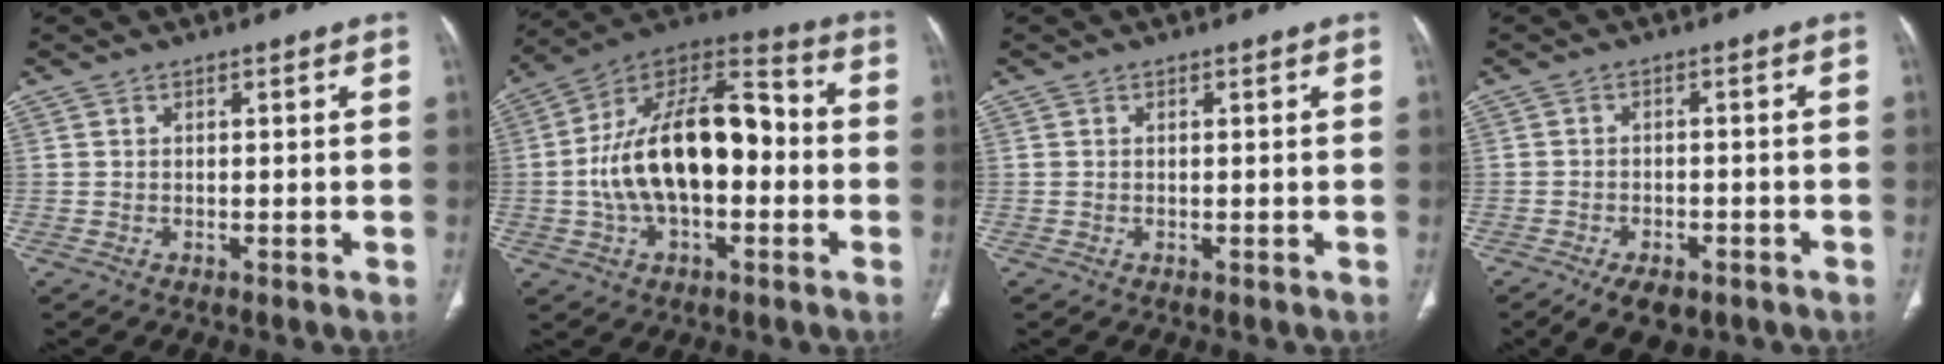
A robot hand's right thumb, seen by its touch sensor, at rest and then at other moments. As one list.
[{"total": 21.8, "force": [-1.3, 11.8, 18.3], "torque": [-0.308, 0.046, -0.024]}, {"total": 0.0}, {"total": 7.0, "force": [-4.5, 3.8, 3.9], "torque": [-0.053, 0.011, -0.067]}]